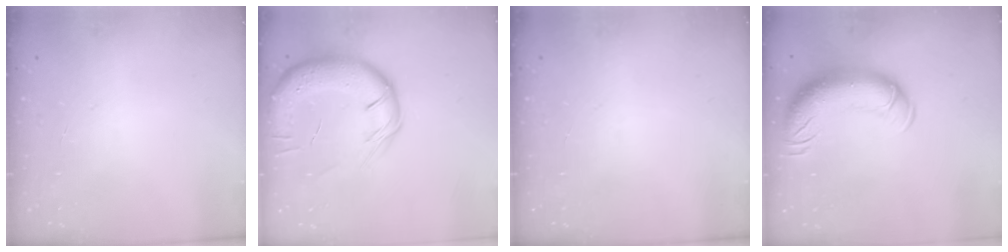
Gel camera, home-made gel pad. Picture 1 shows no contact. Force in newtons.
{"total": 15.4, "press": 14.9, "slide": 4.0}
{"total": 0.0}
{"total": 14.6, "press": 14.2, "slide": 3.3}